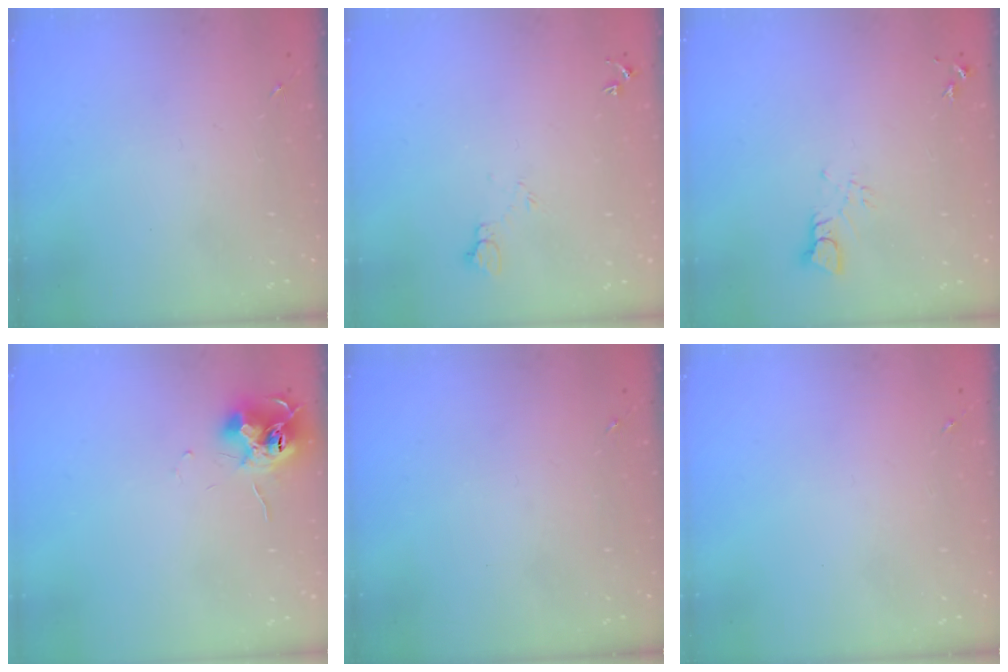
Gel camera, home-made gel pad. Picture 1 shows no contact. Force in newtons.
{"total": 4.2, "press": 4.1, "slide": 0.5}
{"total": 3.1, "press": 3.1, "slide": 0.3}
{"total": 12.3, "press": 12.3, "slide": 0.8}
{"total": 0.0}
{"total": 0.0}